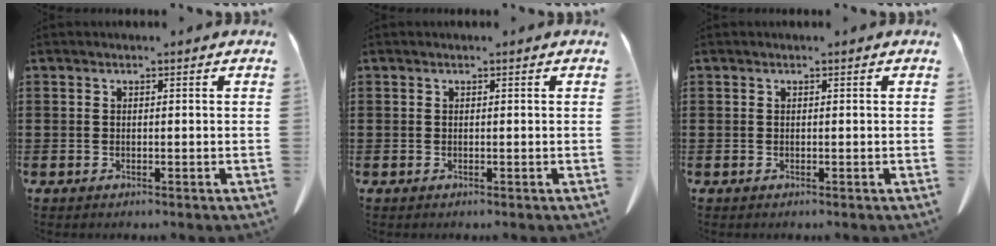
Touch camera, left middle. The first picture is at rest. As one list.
[{"total": 0.0}, {"total": 0.0}]